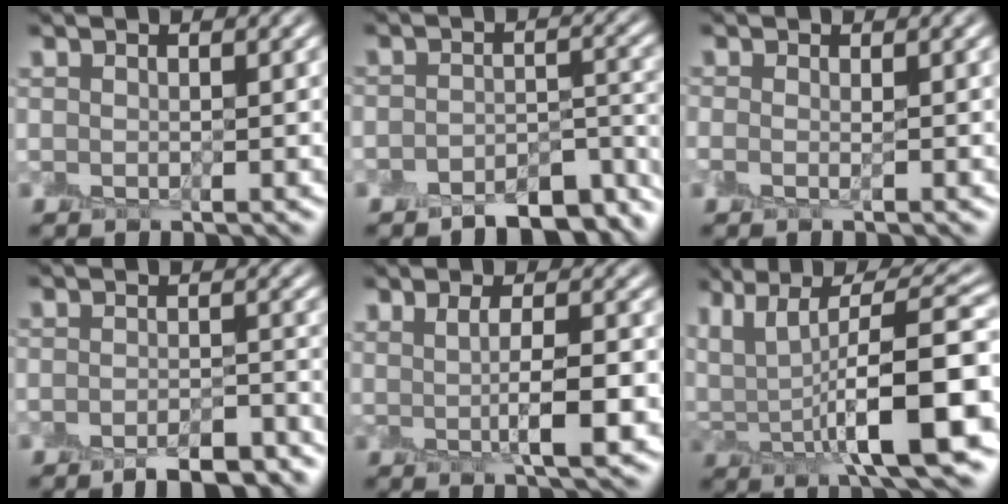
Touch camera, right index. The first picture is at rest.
{"total": 5.9, "force": [-4.9, 2.1, 2.5], "torque": [-0.031, -0.004, -0.073]}
{"total": 0.6, "force": [-0.5, 0.0, 0.4], "torque": [-0.010, -0.007, -0.011]}
{"total": 4.6, "force": [-3.8, 1.2, 2.3], "torque": [-0.032, -0.004, -0.056]}
{"total": 3.9, "force": [-0.2, 1.1, 3.7], "torque": [-0.057, 0.000, 0.000]}
{"total": 12.0, "force": [0.5, 3.6, 11.4], "torque": [-0.177, 0.013, 0.007]}